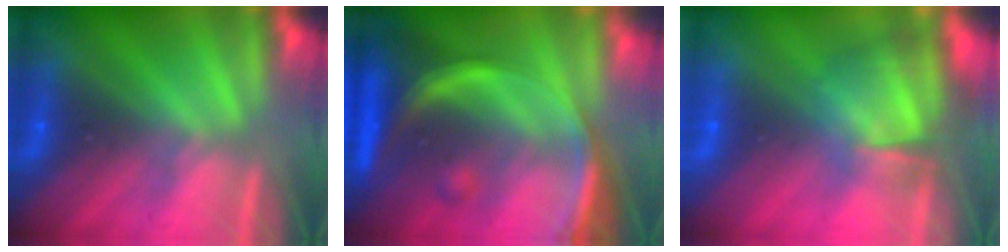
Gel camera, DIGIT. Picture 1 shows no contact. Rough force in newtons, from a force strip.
{"total": 9.2}
{"total": 7.4}